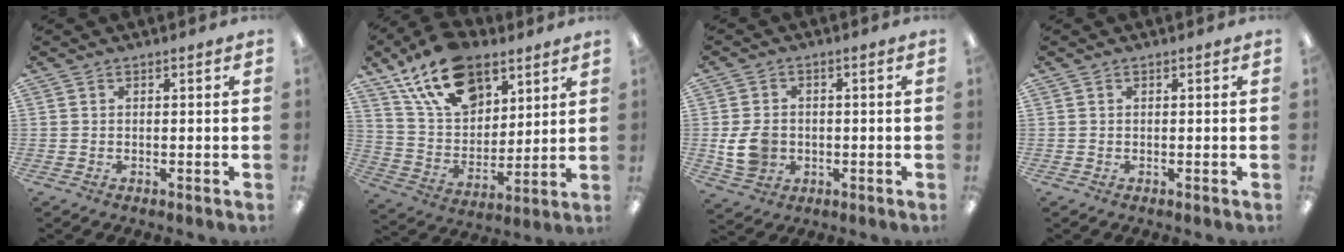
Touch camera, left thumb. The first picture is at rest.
{"total": 19.4, "force": [12.3, 11.2, 9.9], "torque": [-0.179, -0.050, 0.226]}
{"total": 7.9, "force": [-1.1, 6.5, 4.4], "torque": [-0.086, 0.008, -0.019]}
{"total": 0.0}